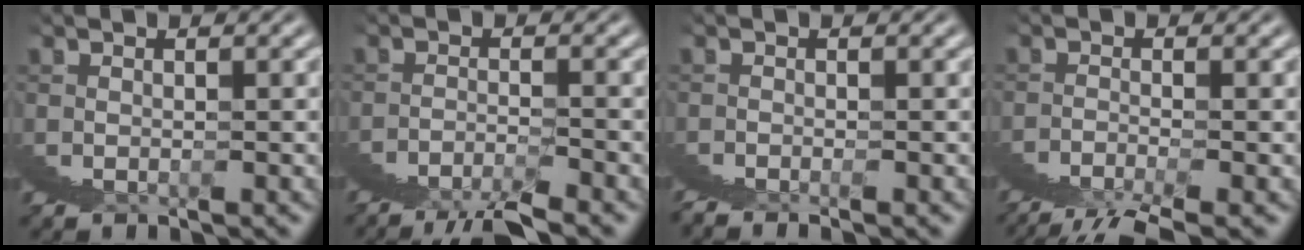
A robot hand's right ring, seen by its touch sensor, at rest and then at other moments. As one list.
[{"total": 1.0, "force": [0.4, -0.5, 0.8], "torque": [0.009, 0.034, -0.012]}, {"total": 0.9, "force": [0.7, -0.6, 0.2], "torque": [0.010, 0.016, 0.003]}, {"total": 1.3, "force": [0.6, -1.0, 0.7], "torque": [0.000, 0.025, -0.001]}]